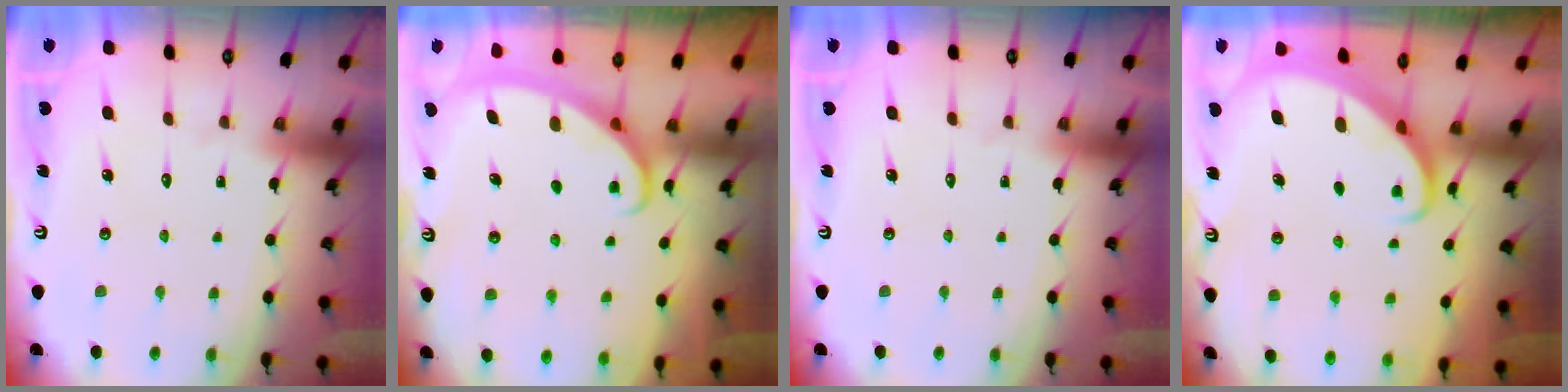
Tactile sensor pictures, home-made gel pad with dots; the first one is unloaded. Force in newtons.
{"total": 2.9, "press": 2.9, "slide": 0.4}
{"total": 0.0}
{"total": 2.5, "press": 2.5, "slide": 0.3}